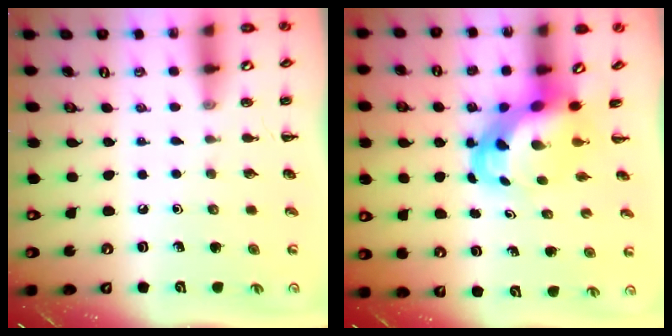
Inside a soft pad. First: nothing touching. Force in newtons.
{"total": 4.7, "press": 4.5, "slide": 1.4}